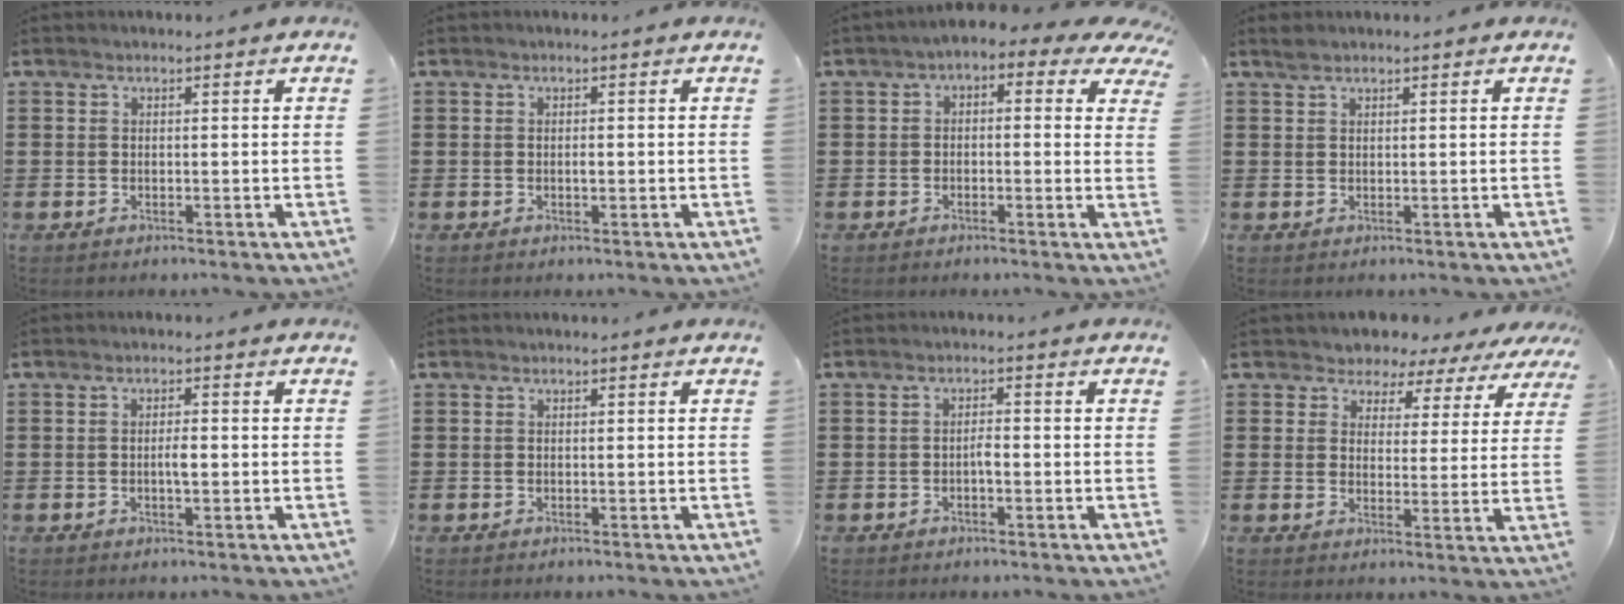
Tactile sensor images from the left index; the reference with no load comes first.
{"total": 0.9, "force": [-0.1, 0.3, 0.8], "torque": [-0.018, -0.002, -0.001]}
{"total": 1.9, "force": [-0.6, 1.0, 1.6], "torque": [-0.034, 0.001, -0.022]}
{"total": 1.3, "force": [1.0, 0.4, 0.6], "torque": [-0.015, 0.002, 0.019]}
{"total": 2.1, "force": [-0.3, 0.6, 2.0], "torque": [-0.040, 0.002, -0.006]}
{"total": 0.0}
{"total": 1.7, "force": [-0.6, 0.5, 1.5], "torque": [-0.030, 0.003, -0.012]}
{"total": 3.8, "force": [3.3, 1.8, 0.1], "torque": [-0.028, -0.016, 0.054]}